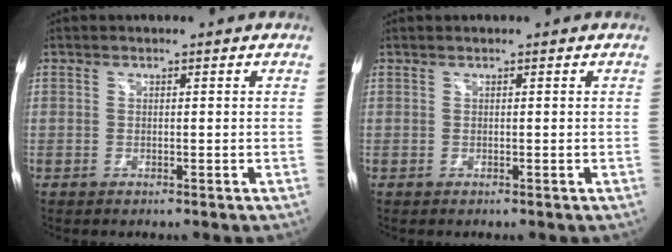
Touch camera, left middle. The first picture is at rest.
{"total": 0.0}